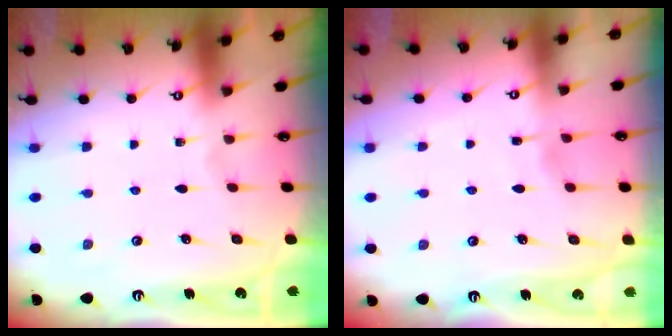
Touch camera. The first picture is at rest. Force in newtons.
{"total": 2.7, "press": 2.7, "slide": 0.3}